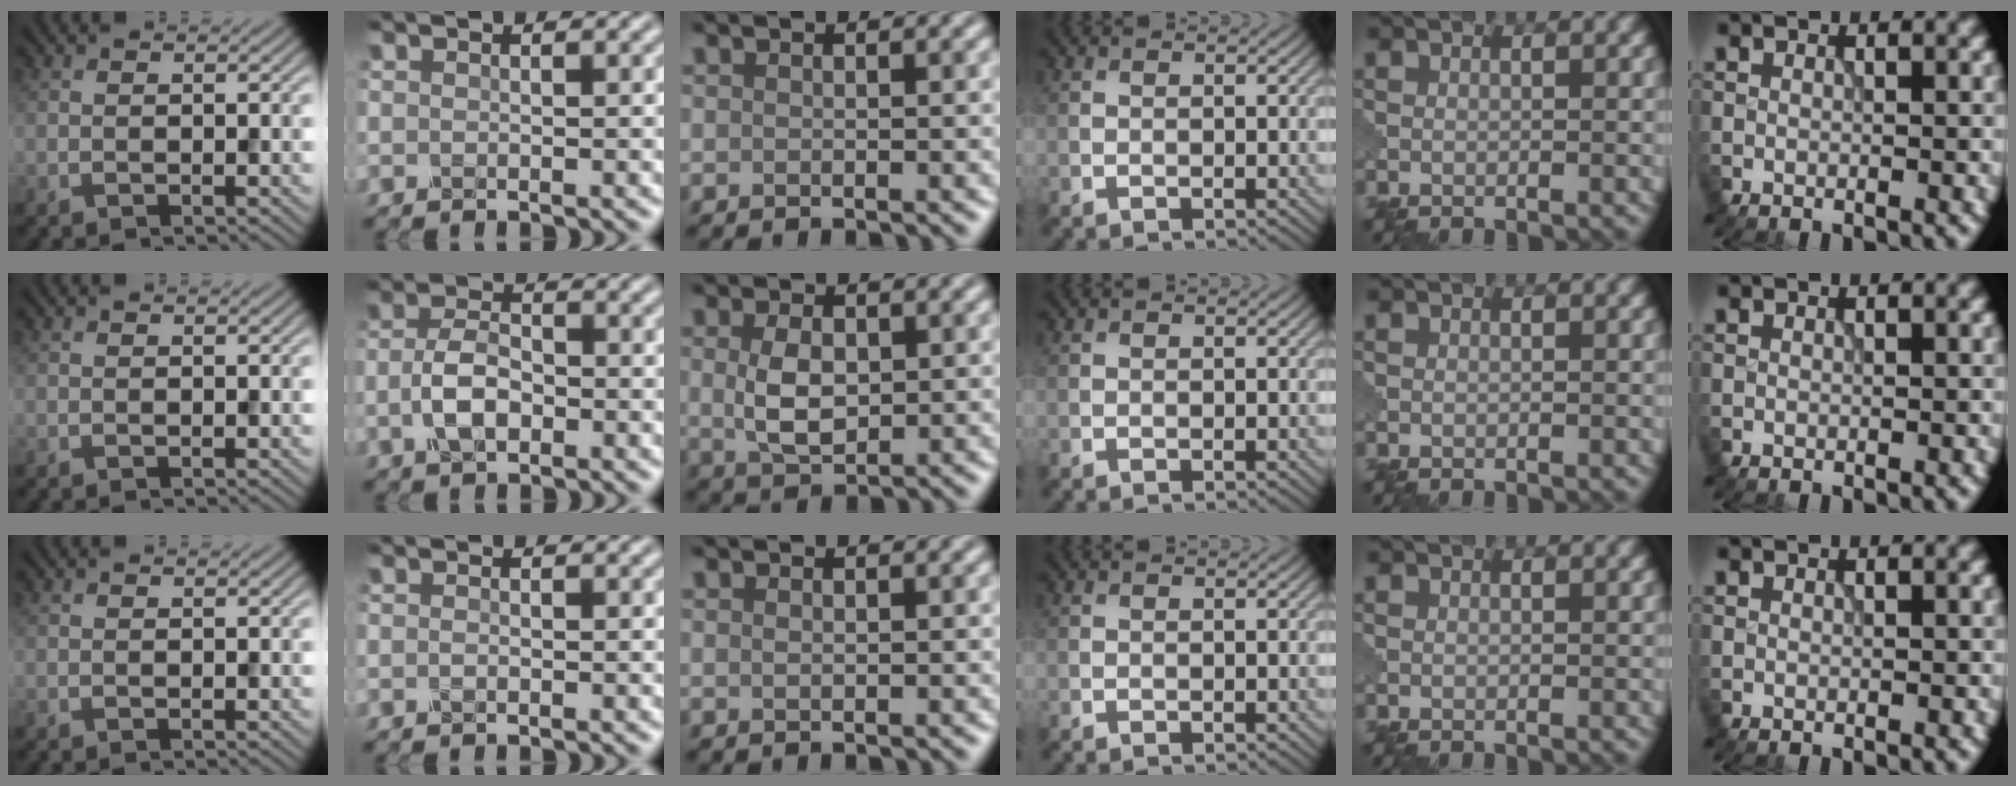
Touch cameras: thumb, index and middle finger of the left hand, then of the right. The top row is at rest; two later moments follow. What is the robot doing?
{"motion": "close", "object": "eyeshadow palette"}